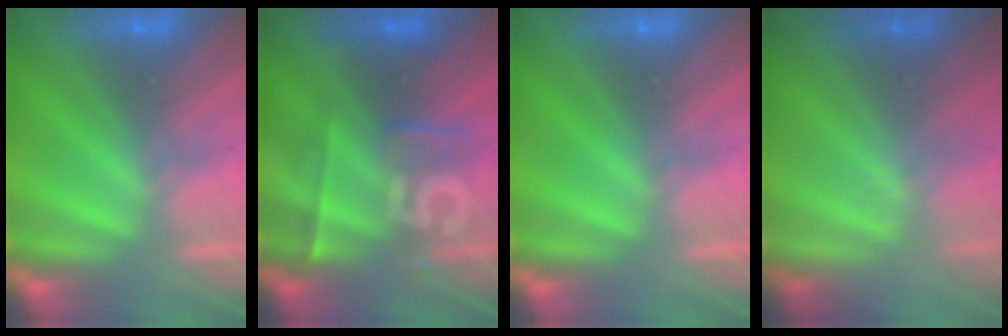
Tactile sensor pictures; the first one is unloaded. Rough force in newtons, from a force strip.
{"total": 2.5}
{"total": 0.0}
{"total": 2.4}